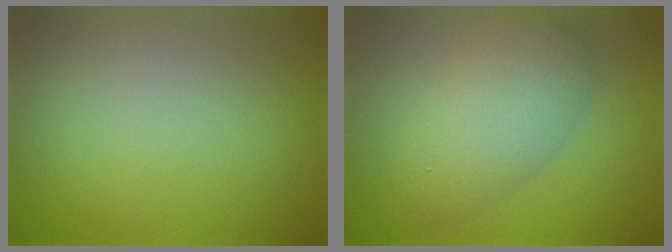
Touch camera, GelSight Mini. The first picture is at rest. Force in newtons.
{"total": 5.2, "press": 5.2, "slide": 0.3}